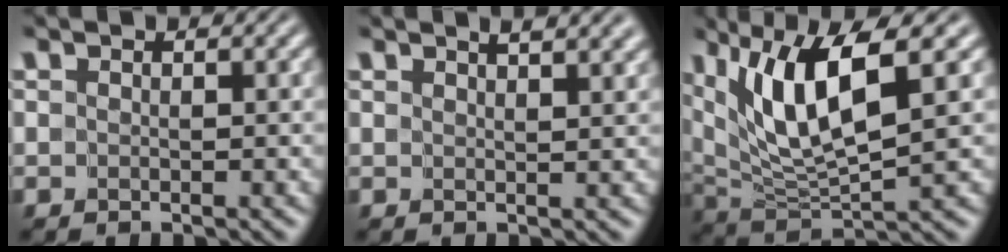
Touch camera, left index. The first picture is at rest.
{"total": 5.4, "force": [3.8, 2.1, 3.3], "torque": [-0.012, 0.028, 0.025]}
{"total": 8.5, "force": [3.3, 2.4, 7.4], "torque": [-0.146, -0.008, 0.064]}